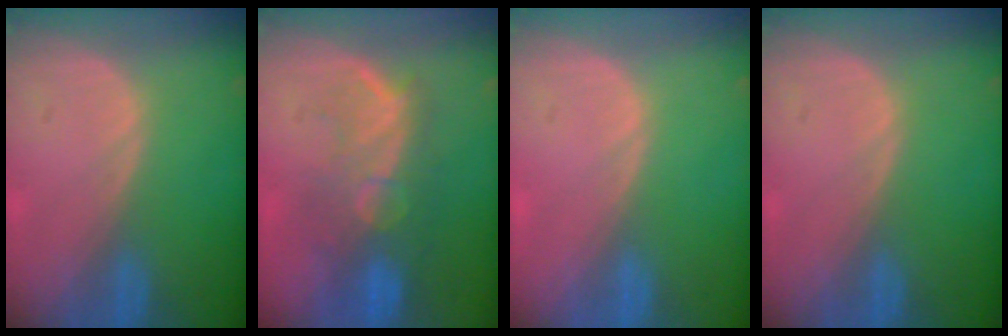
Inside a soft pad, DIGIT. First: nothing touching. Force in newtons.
{"total": 9.7, "press": 8.7, "slide": 4.3}
{"total": 0.0}
{"total": 0.0}